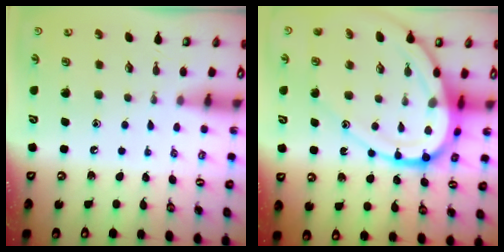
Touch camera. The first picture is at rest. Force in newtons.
{"total": 19.1, "press": 19.0, "slide": 2.0}